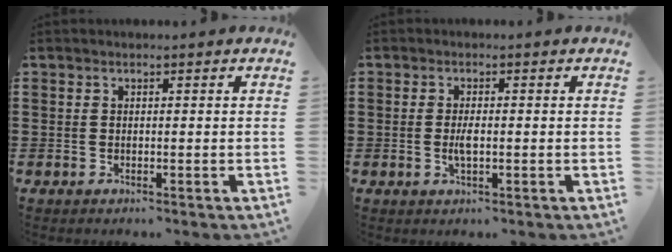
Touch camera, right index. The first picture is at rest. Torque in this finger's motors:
{"motor_torque": [1.18, 0.95, 0.31, 0.08]}